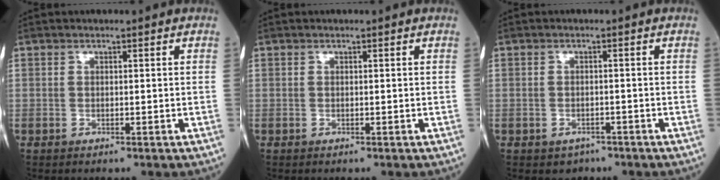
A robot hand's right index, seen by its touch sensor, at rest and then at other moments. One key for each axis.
{"total": 0.0}
{"total": 2.1, "fx": -1.4, "fy": 1.5, "fz": 0.4, "tx": -0.005, "ty": 0.005, "tz": -0.013}